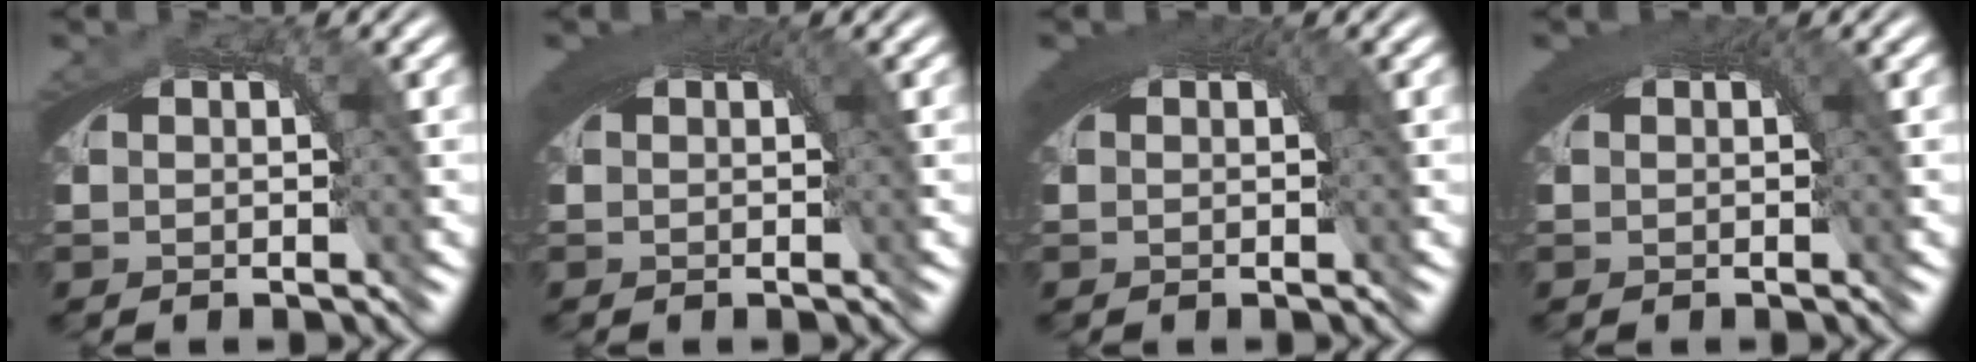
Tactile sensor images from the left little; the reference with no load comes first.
{"total": 3.1, "force": [0.8, 1.6, 2.5], "torque": [-0.041, -0.007, 0.015]}
{"total": 3.5, "force": [0.9, 1.8, 2.8], "torque": [-0.044, -0.007, 0.015]}
{"total": 3.0, "force": [0.8, 1.6, 2.4], "torque": [-0.039, -0.006, 0.014]}